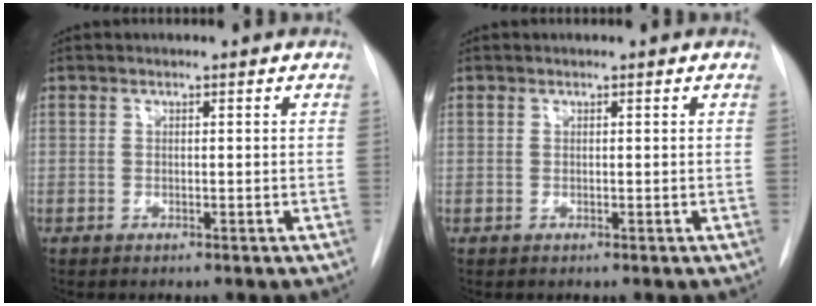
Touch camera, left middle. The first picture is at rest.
{"total": 0.0}